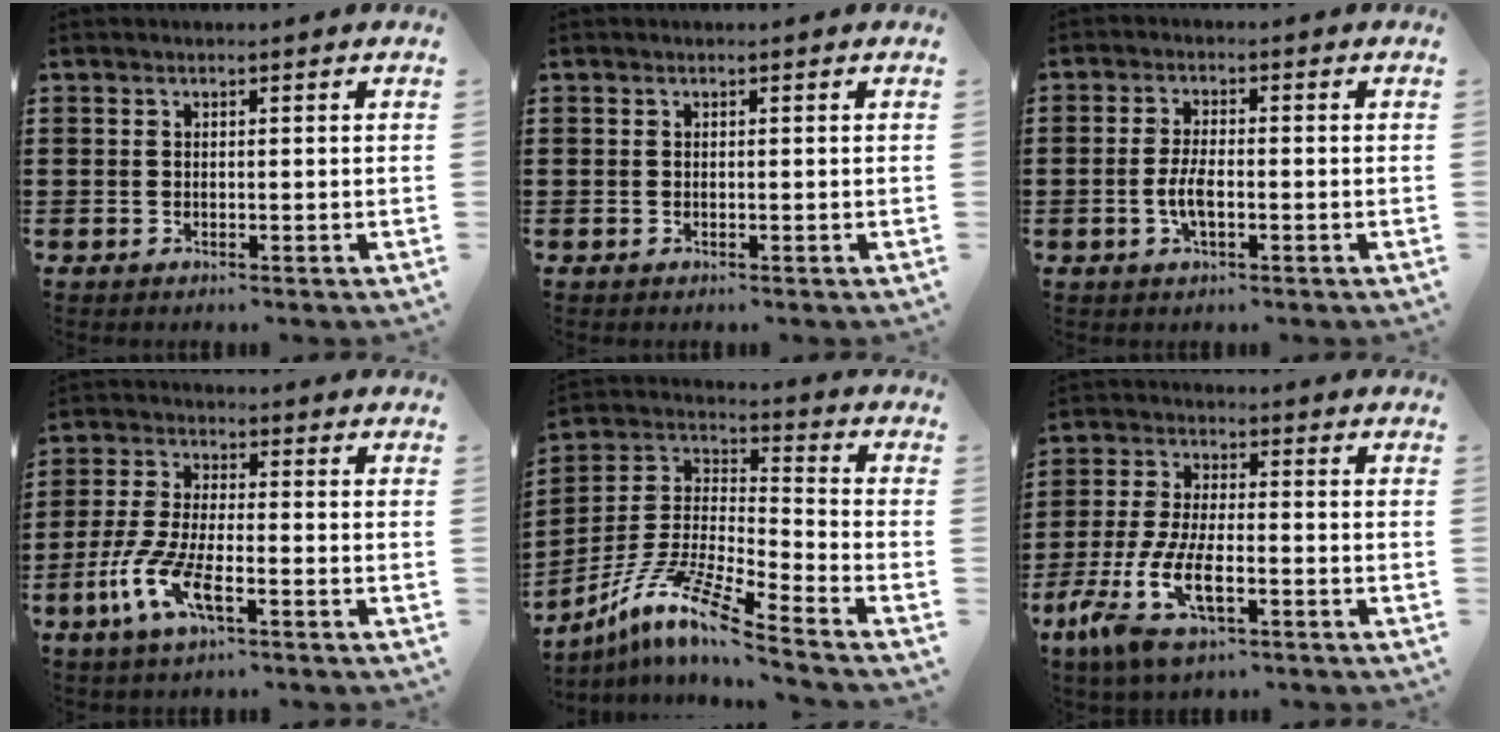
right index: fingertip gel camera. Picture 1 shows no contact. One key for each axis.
{"total": 0.0}
{"total": 3.8, "fx": -0.9, "fy": 1.3, "fz": 3.4, "tx": -0.074, "ty": 0.000, "tz": -0.021}
{"total": 8.2, "fx": -3.9, "fy": 2.3, "fz": 6.9, "tx": -0.174, "ty": -0.017, "tz": -0.079}
{"total": 10.6, "fx": -8.3, "fy": 0.4, "fz": 6.5, "tx": -0.146, "ty": -0.007, "tz": -0.177}
{"total": 10.1, "fx": -4.8, "fy": 3.8, "fz": 8.1, "tx": -0.191, "ty": -0.011, "tz": -0.092}